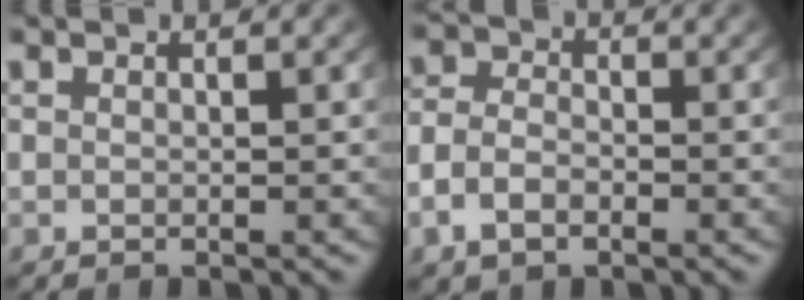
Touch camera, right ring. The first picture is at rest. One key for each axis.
{"total": 4.0, "fx": -1.6, "fy": 3.1, "fz": 1.9, "tx": -0.051, "ty": -0.016, "tz": -0.024}